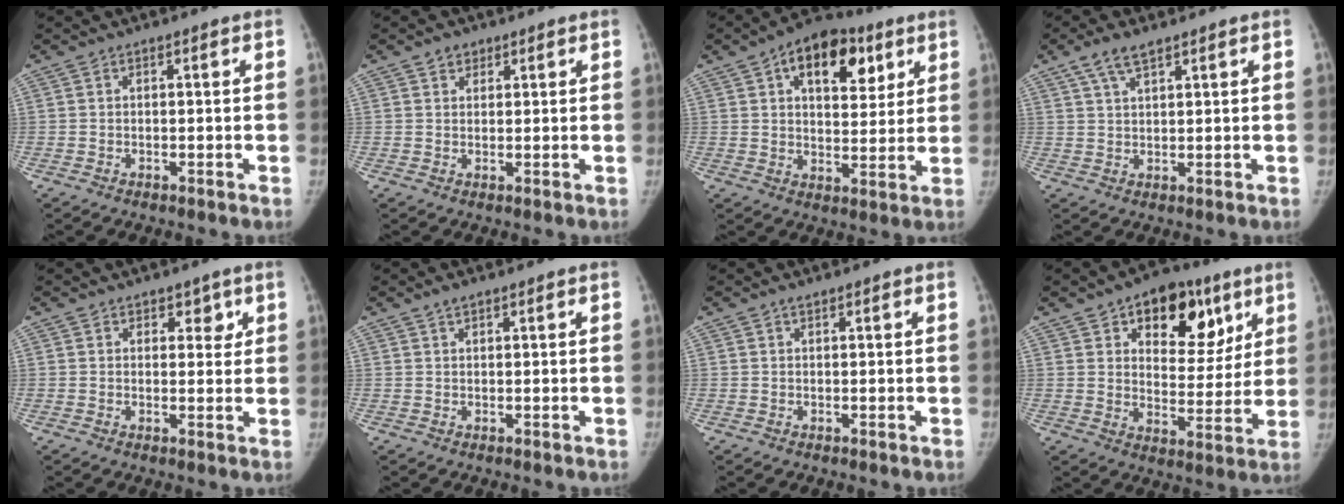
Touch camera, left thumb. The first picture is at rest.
{"total": 2.3, "force": [1.4, 1.7, 0.6], "torque": [0.005, -0.006, 0.019]}
{"total": 15.4, "force": [7.0, 8.8, 10.6], "torque": [-0.106, -0.010, 0.104]}
{"total": 4.9, "force": [3.3, 1.8, 3.2], "torque": [-0.058, -0.004, 0.066]}
{"total": 3.0, "force": [1.7, 2.1, 1.3], "torque": [0.015, -0.009, 0.021]}
{"total": 1.5, "force": [1.1, 0.6, 0.8], "torque": [-0.011, -0.002, 0.018]}
{"total": 0.7, "force": [0.5, 0.3, 0.4], "torque": [-0.005, -0.002, 0.008]}
{"total": 16.4, "force": [8.3, 9.9, 10.1], "torque": [-0.079, -0.030, 0.122]}